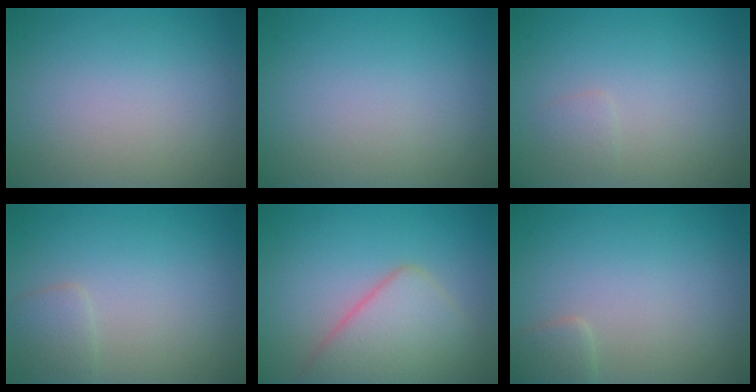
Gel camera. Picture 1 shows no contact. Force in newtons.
{"total": 0.0}
{"total": 0.8, "press": 0.8, "slide": 0.1}
{"total": 1.5, "press": 1.5, "slide": 0.0}
{"total": 5.4, "press": 5.4, "slide": 0.4}
{"total": 1.4, "press": 1.4, "slide": 0.1}